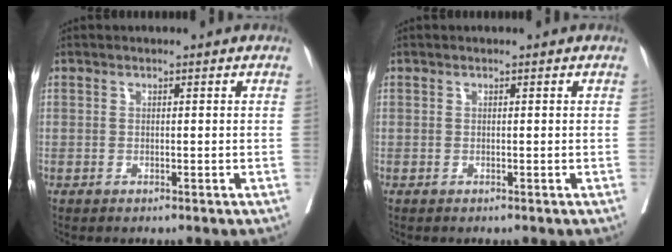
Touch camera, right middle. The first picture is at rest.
{"total": 0.0}